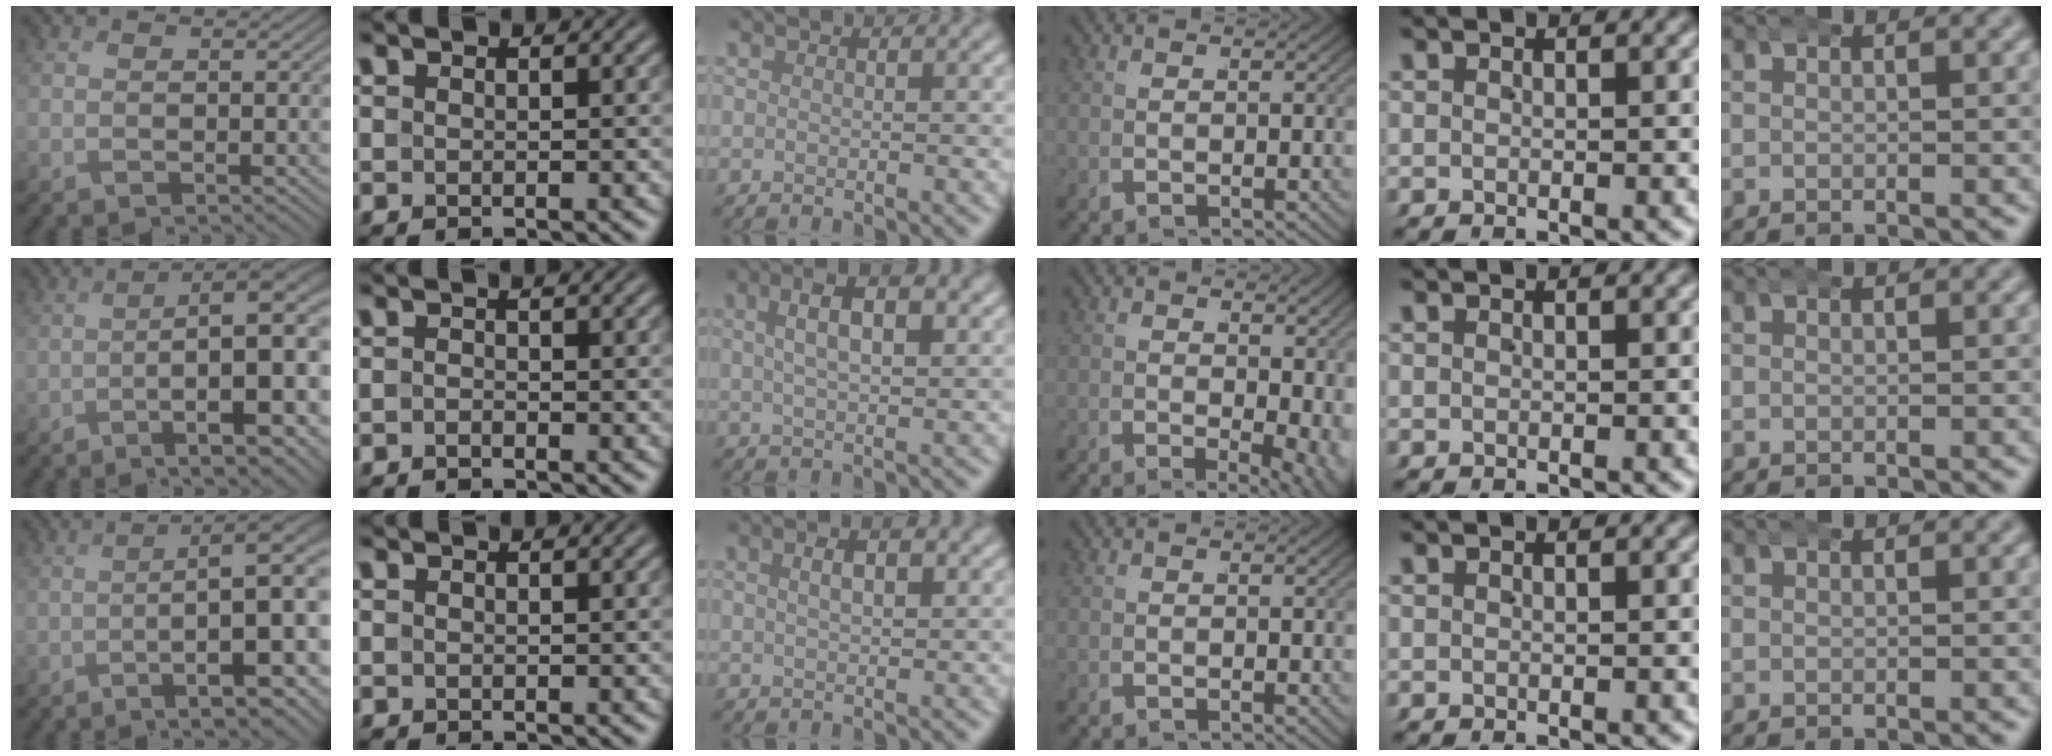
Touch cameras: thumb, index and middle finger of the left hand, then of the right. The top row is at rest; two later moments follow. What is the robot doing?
{"motion": "wrap", "object": "arm wrap"}